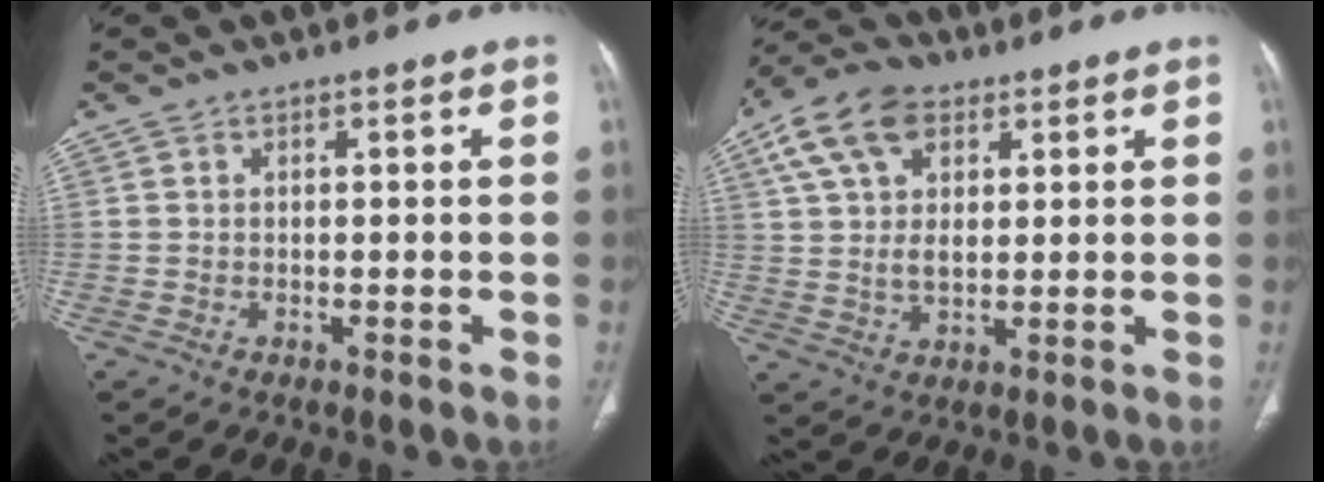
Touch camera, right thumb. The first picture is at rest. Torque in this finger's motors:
{"motor_torque": [-0.30, 0.68, 0.81, -0.12, 0.34]}